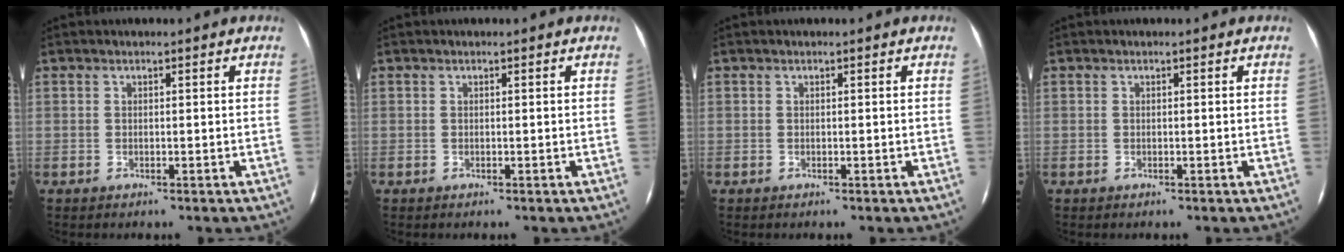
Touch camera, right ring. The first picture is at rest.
{"total": 0.0}
{"total": 0.0}
{"total": 0.0}